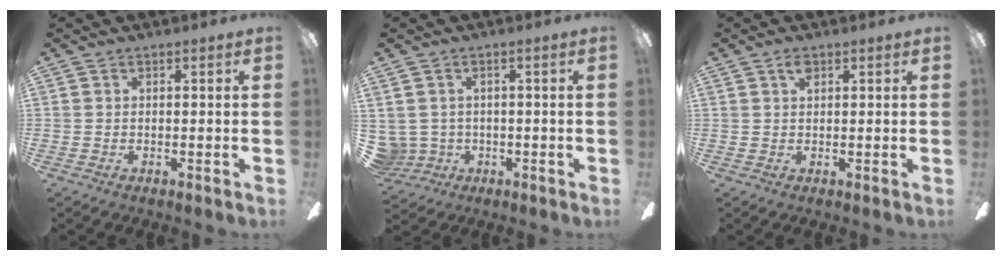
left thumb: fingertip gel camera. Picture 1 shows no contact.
{"total": 4.0, "force": [0.4, 3.9, 0.5], "torque": [-0.038, -0.002, 0.009]}
{"total": 1.9, "force": [1.2, 0.8, 1.3], "torque": [-0.029, 0.003, 0.021]}